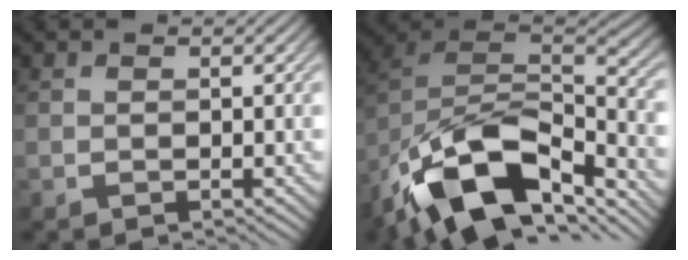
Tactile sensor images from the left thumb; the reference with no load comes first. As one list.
[{"total": 17.3, "force": [-11.2, 7.9, 10.6], "torque": [-0.246, -0.029, -0.196]}]